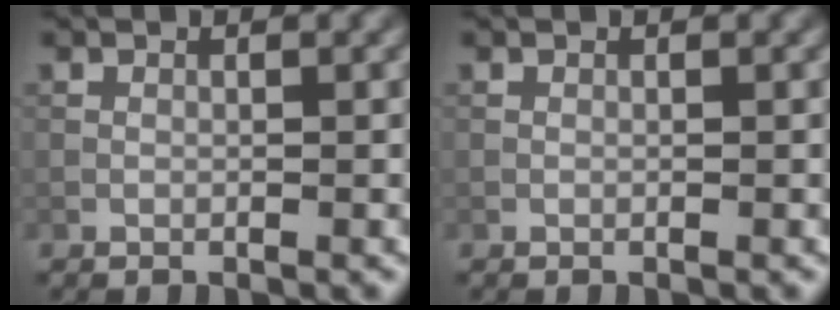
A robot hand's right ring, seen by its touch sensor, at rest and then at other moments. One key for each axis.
{"total": 0.0}